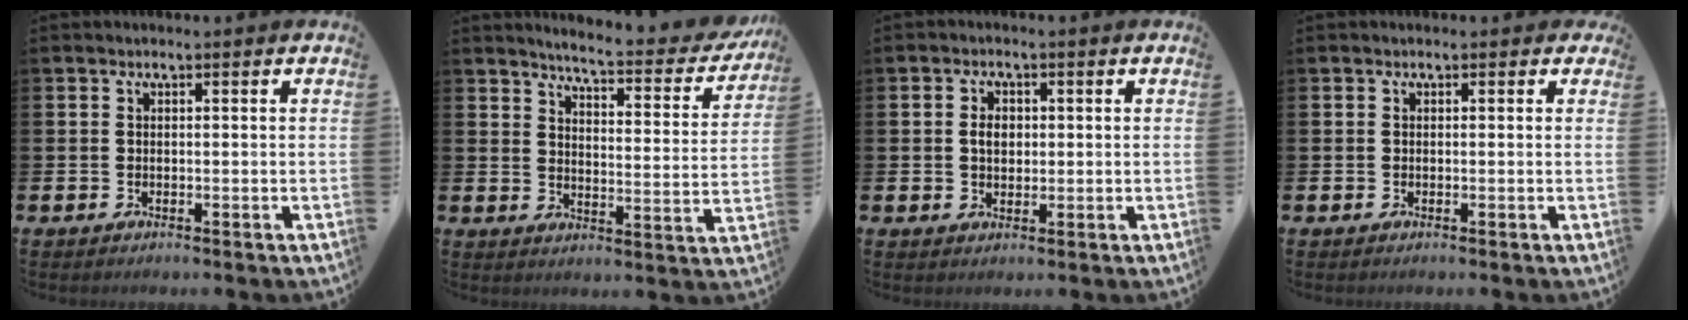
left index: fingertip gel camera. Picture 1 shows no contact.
{"total": 4.8, "force": [4.5, 0.3, 1.5], "torque": [-0.045, -0.039, 0.070]}
{"total": 2.5, "force": [0.4, 1.8, 1.7], "torque": [-0.010, -0.001, 0.000]}
{"total": 0.5, "force": [0.0, 0.5, 0.2], "torque": [-0.001, 0.006, -0.002]}